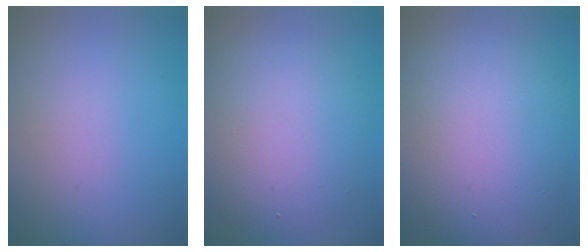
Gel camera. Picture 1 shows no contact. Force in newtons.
{"total": 6.5, "press": 6.5, "slide": 0.2}
{"total": 10.5, "press": 10.5, "slide": 0.2}